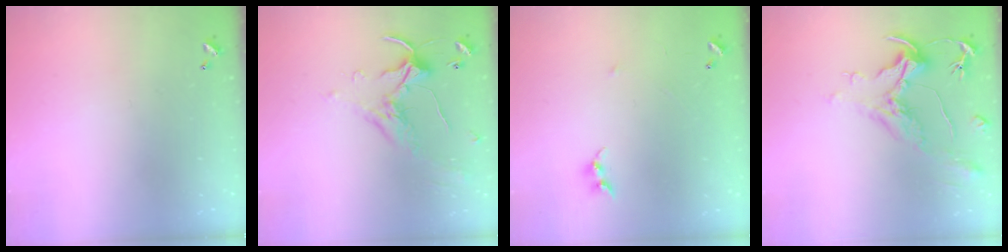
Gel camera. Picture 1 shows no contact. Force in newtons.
{"total": 1.2, "press": 0.6, "slide": 1.1}
{"total": 6.4, "press": 6.4, "slide": 0.4}
{"total": 2.2, "press": 1.7, "slide": 1.3}